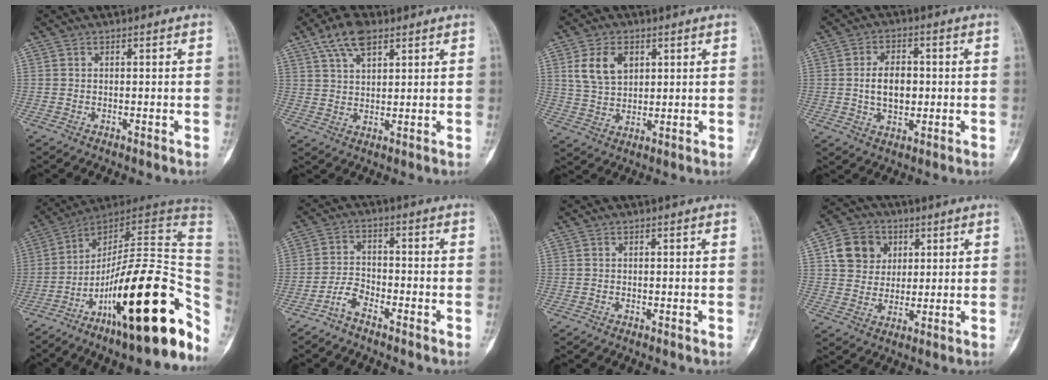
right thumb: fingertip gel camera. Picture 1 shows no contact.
{"total": 7.6, "force": [4.5, 3.6, 5.0], "torque": [-0.080, -0.004, 0.084]}
{"total": 8.1, "force": [2.9, 5.4, 5.2], "torque": [-0.084, -0.011, 0.060]}
{"total": 7.5, "force": [-0.1, 4.8, 5.7], "torque": [-0.082, 0.007, -0.001]}
{"total": 30.0, "force": [-10.4, 8.5, 26.8], "torque": [-0.334, 0.061, -0.159]}
{"total": 4.2, "force": [-3.3, 1.5, 2.0], "torque": [-0.040, 0.023, -0.069]}
{"total": 0.0}
{"total": 9.7, "force": [3.0, 8.4, 3.7], "torque": [-0.037, -0.005, 0.049]}